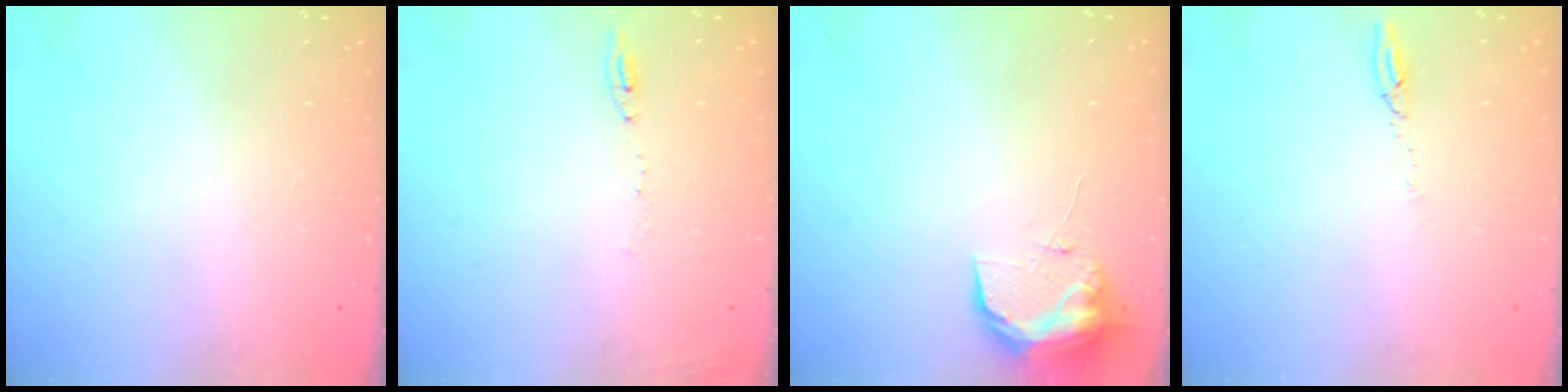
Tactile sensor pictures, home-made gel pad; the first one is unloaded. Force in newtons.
{"total": 4.7, "press": 4.7, "slide": 0.6}
{"total": 9.4, "press": 9.3, "slide": 1.3}
{"total": 3.9, "press": 3.9, "slide": 0.4}